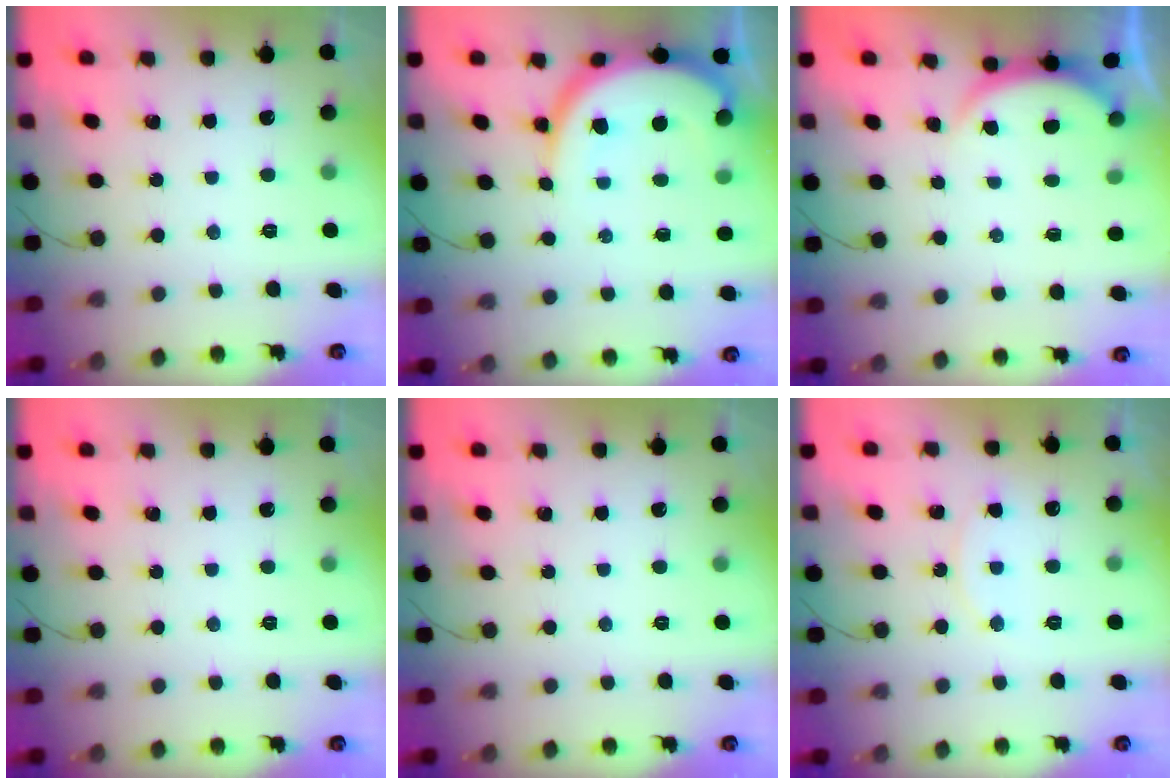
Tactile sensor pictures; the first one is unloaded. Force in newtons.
{"total": 11.0, "press": 11.0, "slide": 0.9}
{"total": 2.3, "press": 2.2, "slide": 0.5}
{"total": 0.0}
{"total": 0.0}
{"total": 6.0, "press": 5.9, "slide": 0.4}